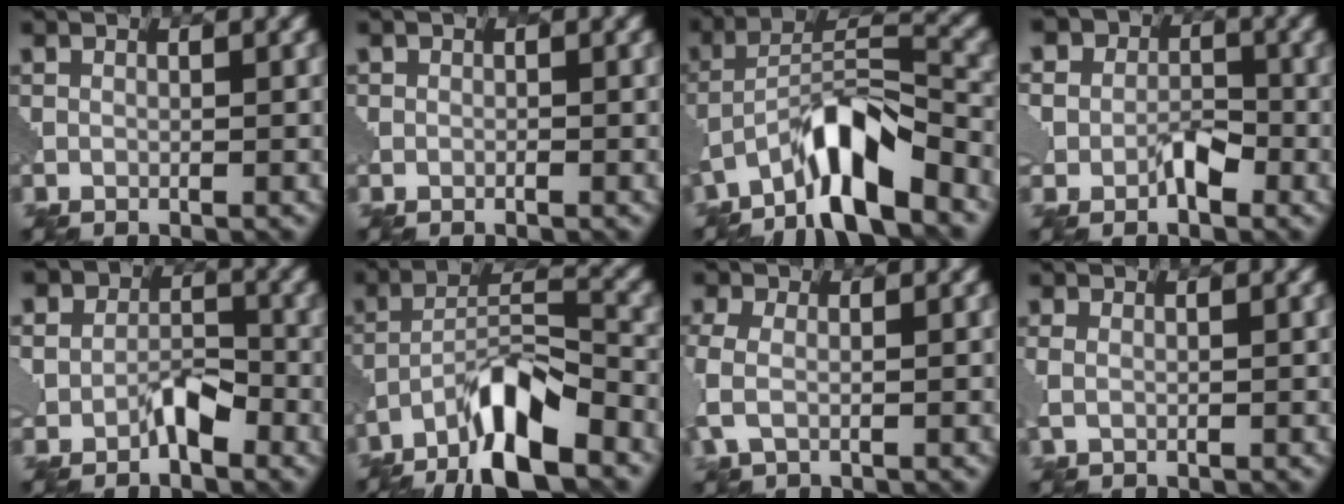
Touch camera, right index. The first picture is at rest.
{"total": 0.6, "force": [-0.1, 0.6, 0.2], "torque": [0.001, -0.002, -0.004]}
{"total": 8.3, "force": [-5.6, 1.9, 5.8], "torque": [-0.101, 0.012, -0.108]}
{"total": 5.6, "force": [-0.4, 4.6, 3.1], "torque": [-0.024, -0.002, -0.026]}
{"total": 3.7, "force": [-1.3, 2.6, 2.2], "torque": [-0.023, 0.006, -0.031]}
{"total": 9.1, "force": [-6.2, 2.2, 6.3], "torque": [-0.106, 0.010, -0.116]}
{"total": 3.0, "force": [-0.2, 1.9, 2.4], "torque": [-0.065, -0.003, -0.012]}
{"total": 1.3, "force": [0.2, 0.9, 1.0], "torque": [-0.023, -0.003, 0.005]}